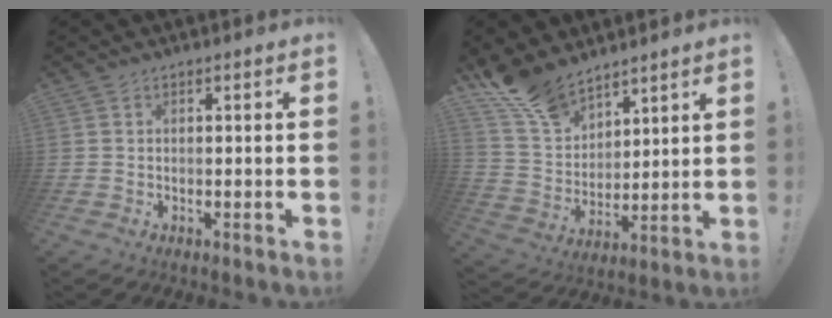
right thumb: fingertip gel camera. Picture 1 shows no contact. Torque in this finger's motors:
{"motor_torque": [-0.52, 1.88, 0.56, 1.31, 0.01]}